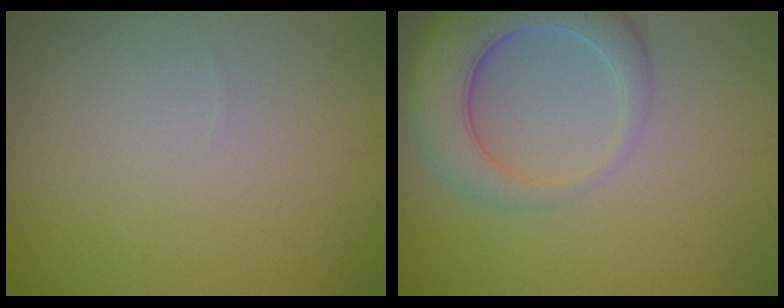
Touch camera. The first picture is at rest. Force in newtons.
{"total": 7.4, "press": 7.3, "slide": 0.8}